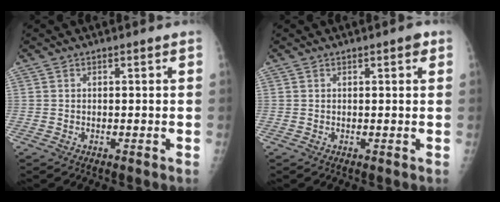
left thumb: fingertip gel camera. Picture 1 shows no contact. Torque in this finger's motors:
{"motor_torque": [0.09, 0.05, -0.08, -0.13, 0.00]}